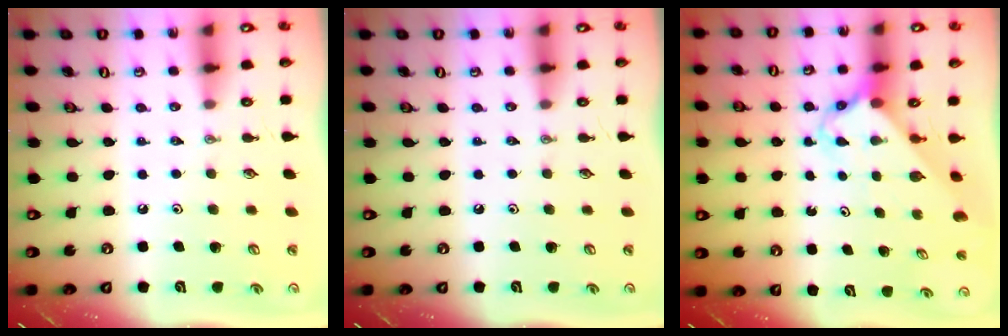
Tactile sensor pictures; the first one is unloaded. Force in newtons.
{"total": 0.0}
{"total": 2.7, "press": 2.7, "slide": 0.3}